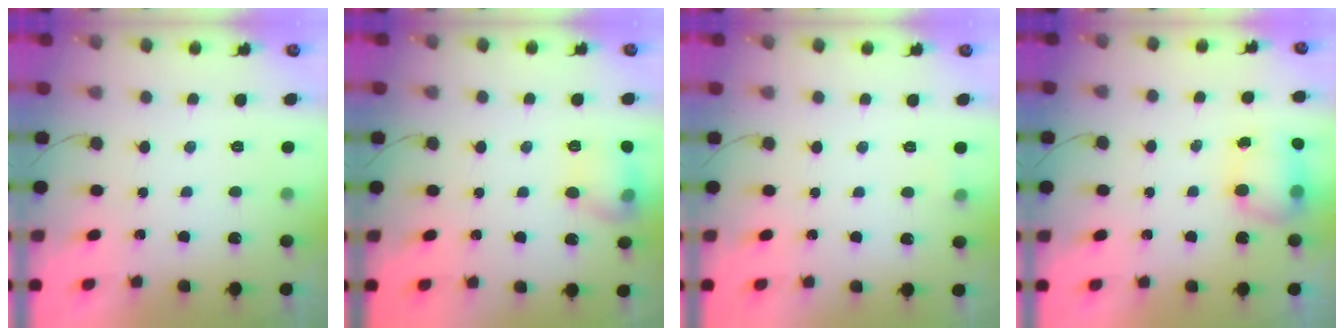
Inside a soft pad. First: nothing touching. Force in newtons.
{"total": 10.7, "press": 10.7, "slide": 0.8}
{"total": 3.3, "press": 3.0, "slide": 1.4}
{"total": 11.0, "press": 8.8, "slide": 6.6}